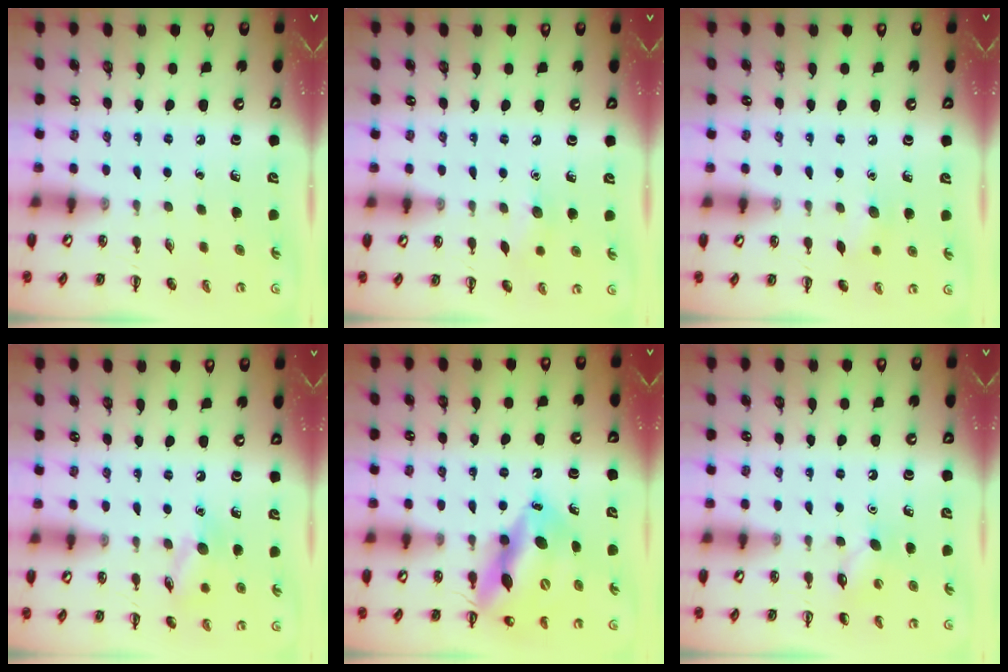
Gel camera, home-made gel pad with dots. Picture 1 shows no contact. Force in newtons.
{"total": 6.5, "press": 6.3, "slide": 1.7}
{"total": 6.1, "press": 5.9, "slide": 1.4}
{"total": 9.5, "press": 9.5, "slide": 1.1}
{"total": 14.7, "press": 14.1, "slide": 3.9}
{"total": 5.4, "press": 5.1, "slide": 1.5}